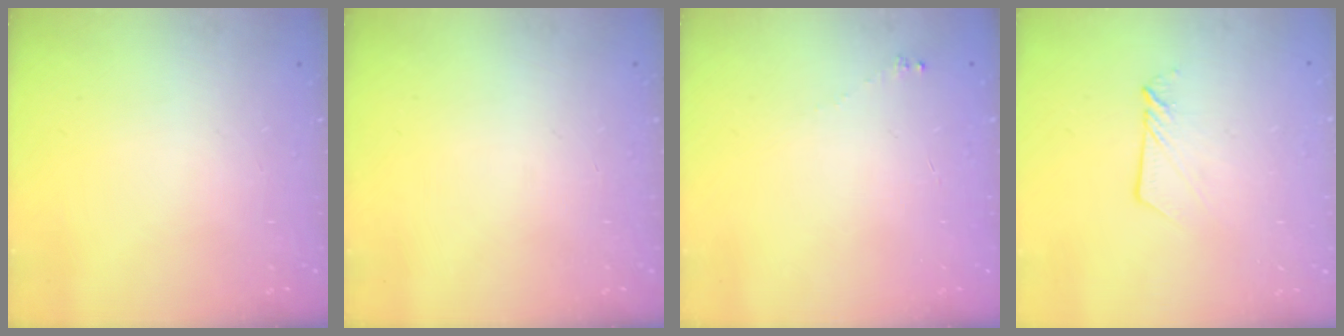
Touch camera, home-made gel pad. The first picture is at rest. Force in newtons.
{"total": 0.0}
{"total": 1.7, "press": 1.6, "slide": 0.2}
{"total": 4.5, "press": 4.5, "slide": 0.3}